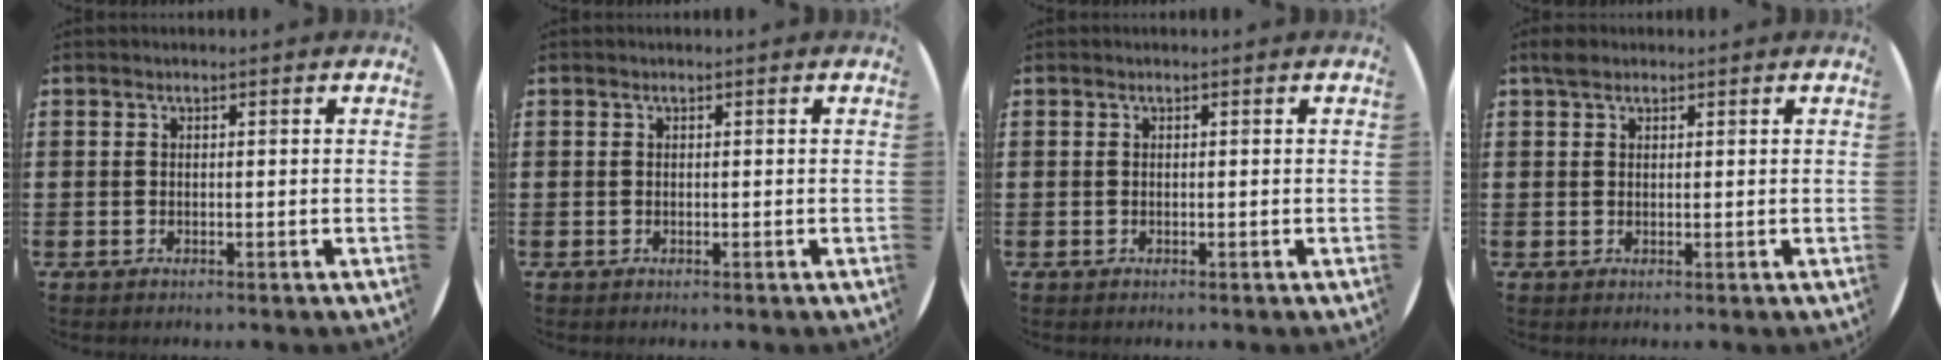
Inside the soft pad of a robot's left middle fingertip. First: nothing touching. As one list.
[{"total": 0.0}, {"total": 0.0}, {"total": 1.4, "force": [1.2, 0.7, 0.5], "torque": [-0.004, 0.002, 0.020]}]